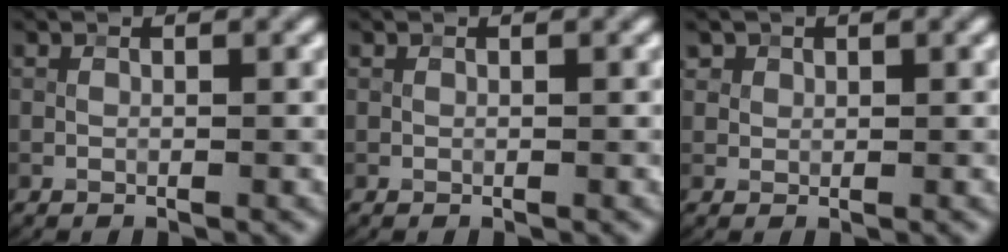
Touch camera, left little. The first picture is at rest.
{"total": 0.0}
{"total": 1.6, "force": [0.9, 1.2, 0.4], "torque": [-0.005, -0.005, 0.022]}